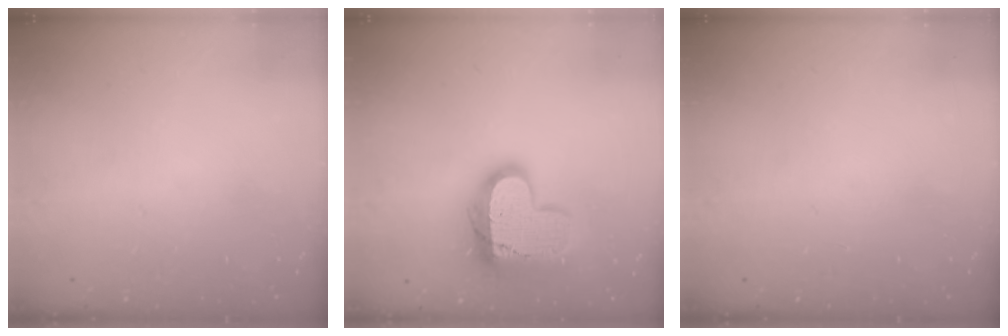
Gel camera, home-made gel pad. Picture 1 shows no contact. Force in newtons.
{"total": 19.0, "press": 19.0, "slide": 1.5}
{"total": 0.0}